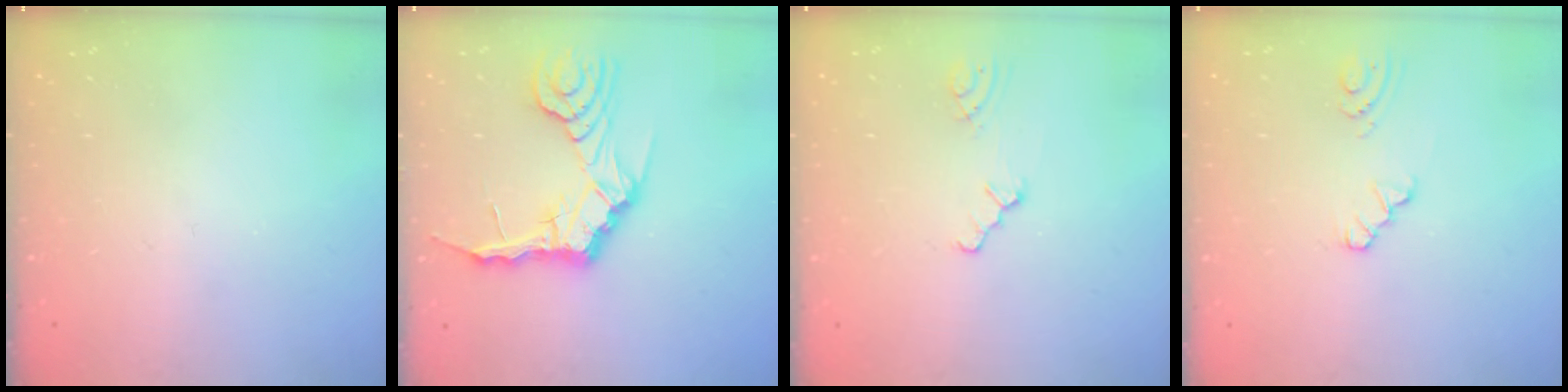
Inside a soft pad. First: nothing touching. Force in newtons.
{"total": 11.2, "press": 11.1, "slide": 1.3}
{"total": 1.2, "press": 1.1, "slide": 0.2}
{"total": 3.0, "press": 3.0, "slide": 0.4}